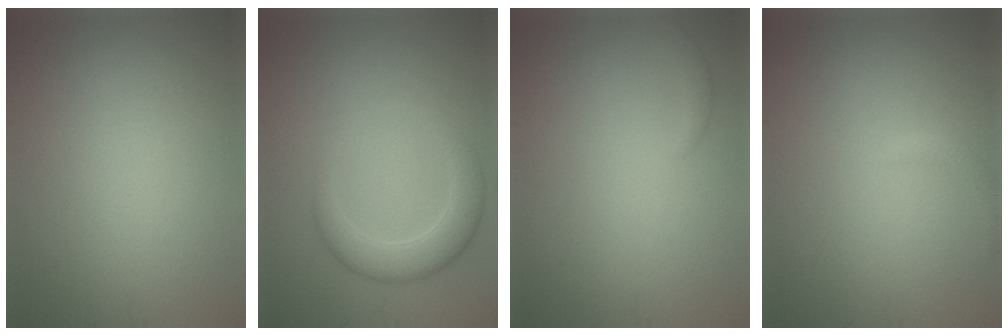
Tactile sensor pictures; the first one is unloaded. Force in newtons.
{"total": 3.9, "press": 3.9, "slide": 0.3}
{"total": 1.1, "press": 1.1, "slide": 0.1}
{"total": 1.0, "press": 1.0, "slide": 0.1}